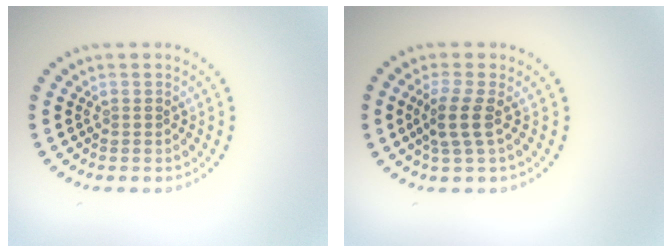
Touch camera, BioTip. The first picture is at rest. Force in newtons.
{"total": 2.4, "press": 1.9, "slide": 1.4}